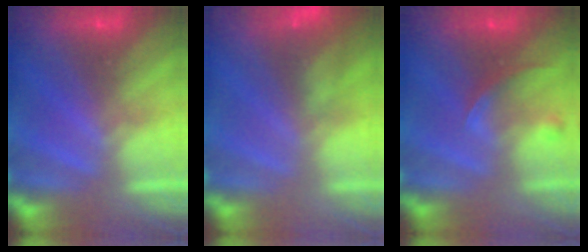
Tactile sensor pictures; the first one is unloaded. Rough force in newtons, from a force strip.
{"total": 7.8}
{"total": 2.2}